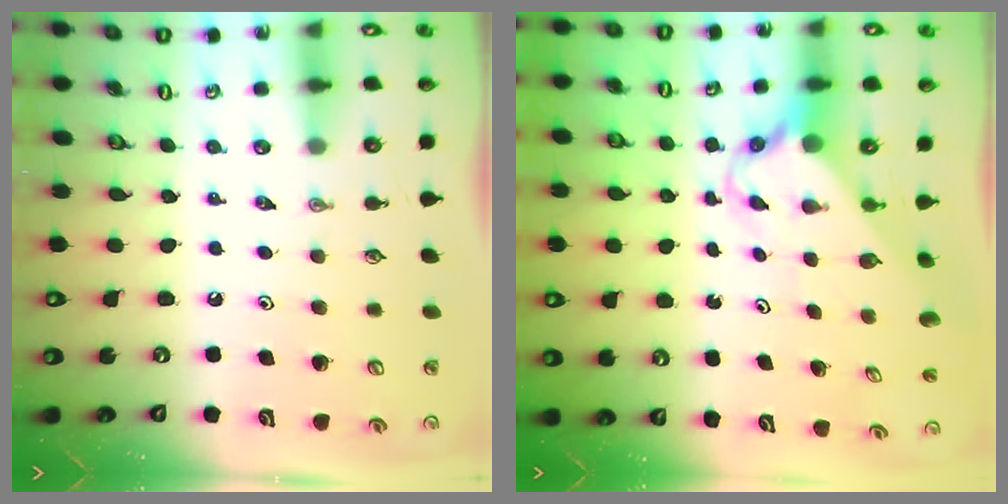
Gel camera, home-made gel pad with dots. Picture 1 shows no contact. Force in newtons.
{"total": 2.7, "press": 2.7, "slide": 0.2}